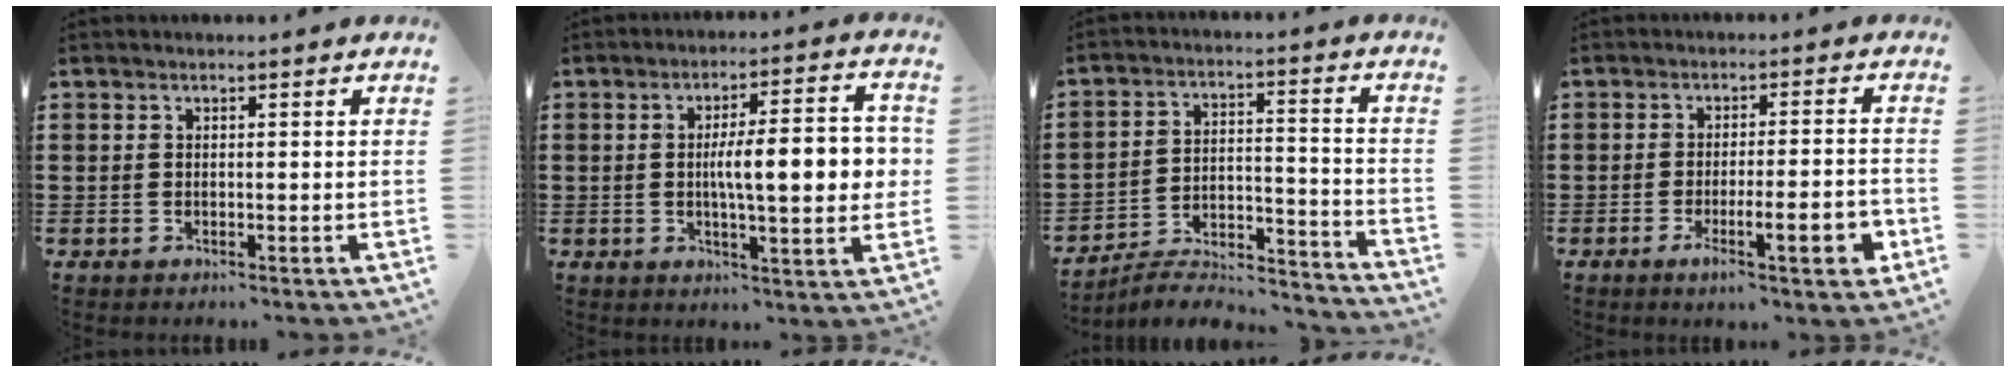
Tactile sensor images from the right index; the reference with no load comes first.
{"total": 10.4, "force": [0.1, 2.3, 10.1], "torque": [-0.163, 0.001, -0.003]}
{"total": 5.2, "force": [-5.0, 0.8, 1.5], "torque": [-0.023, 0.000, -0.099]}
{"total": 7.7, "force": [-2.7, 1.3, 7.1], "torque": [-0.103, -0.007, -0.043]}